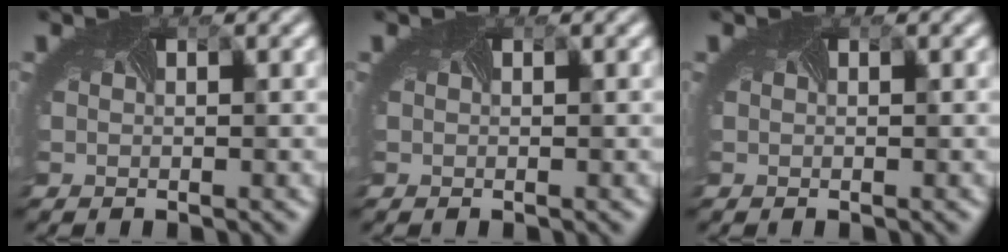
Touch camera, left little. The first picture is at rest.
{"total": 0.0}
{"total": 0.0}